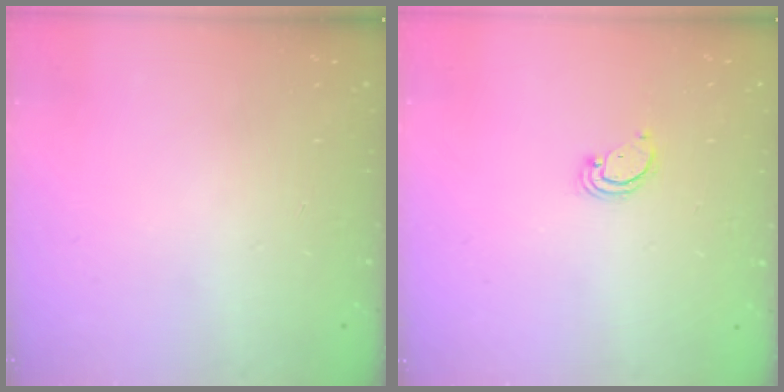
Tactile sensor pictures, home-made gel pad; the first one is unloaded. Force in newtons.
{"total": 2.1, "press": 2.1, "slide": 0.2}